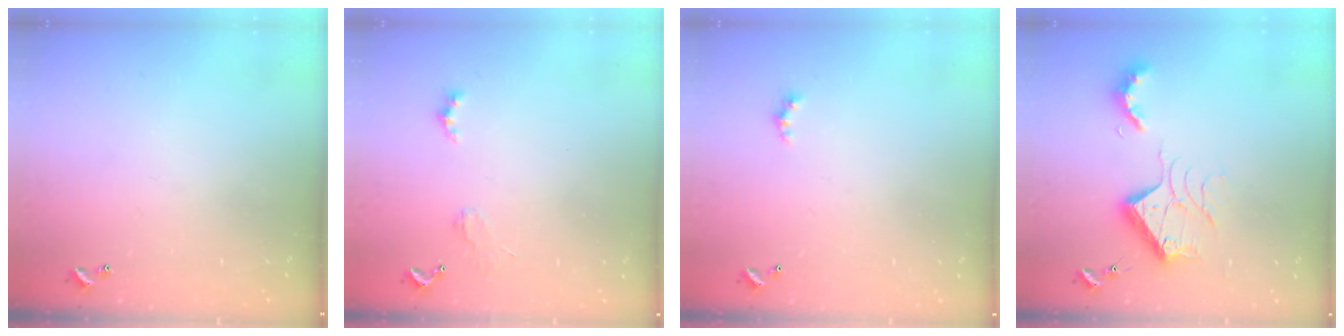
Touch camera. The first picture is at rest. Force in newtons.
{"total": 1.5, "press": 1.5, "slide": 0.5}
{"total": 1.7, "press": 1.6, "slide": 0.5}
{"total": 14.4, "press": 14.3, "slide": 1.5}